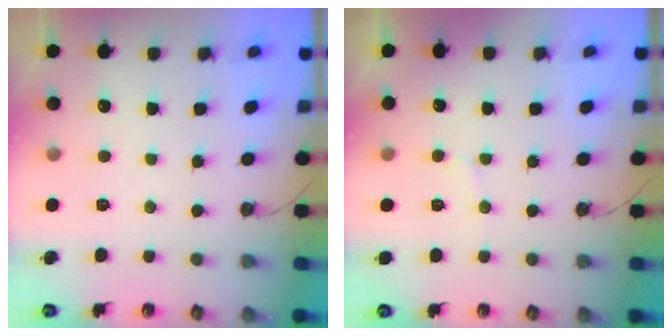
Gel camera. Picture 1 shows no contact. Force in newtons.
{"total": 4.7, "press": 4.5, "slide": 1.4}